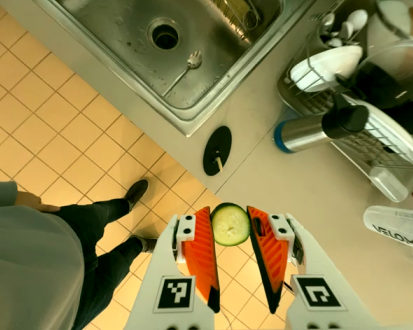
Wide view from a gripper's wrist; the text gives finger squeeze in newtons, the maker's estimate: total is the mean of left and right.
{"total": 7.4, "left": 6.9, "right": 7.9}